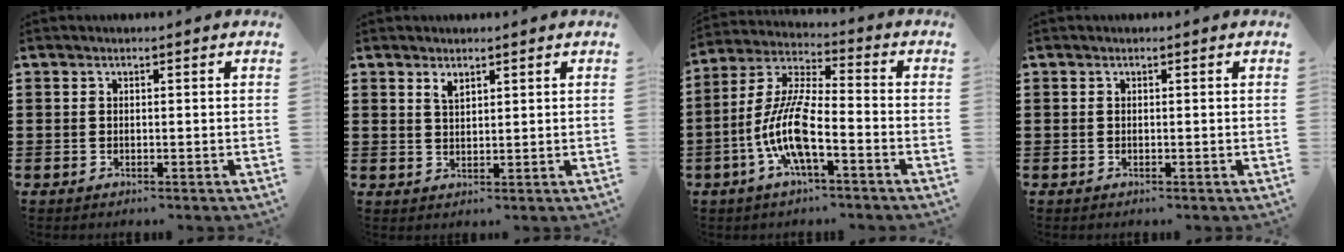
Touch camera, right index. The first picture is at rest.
{"total": 1.8, "force": [1.4, 0.7, 0.8], "torque": [-0.019, 0.002, 0.025]}
{"total": 10.5, "force": [-4.3, 2.7, 9.1], "torque": [-0.219, -0.013, -0.090]}
{"total": 0.0}